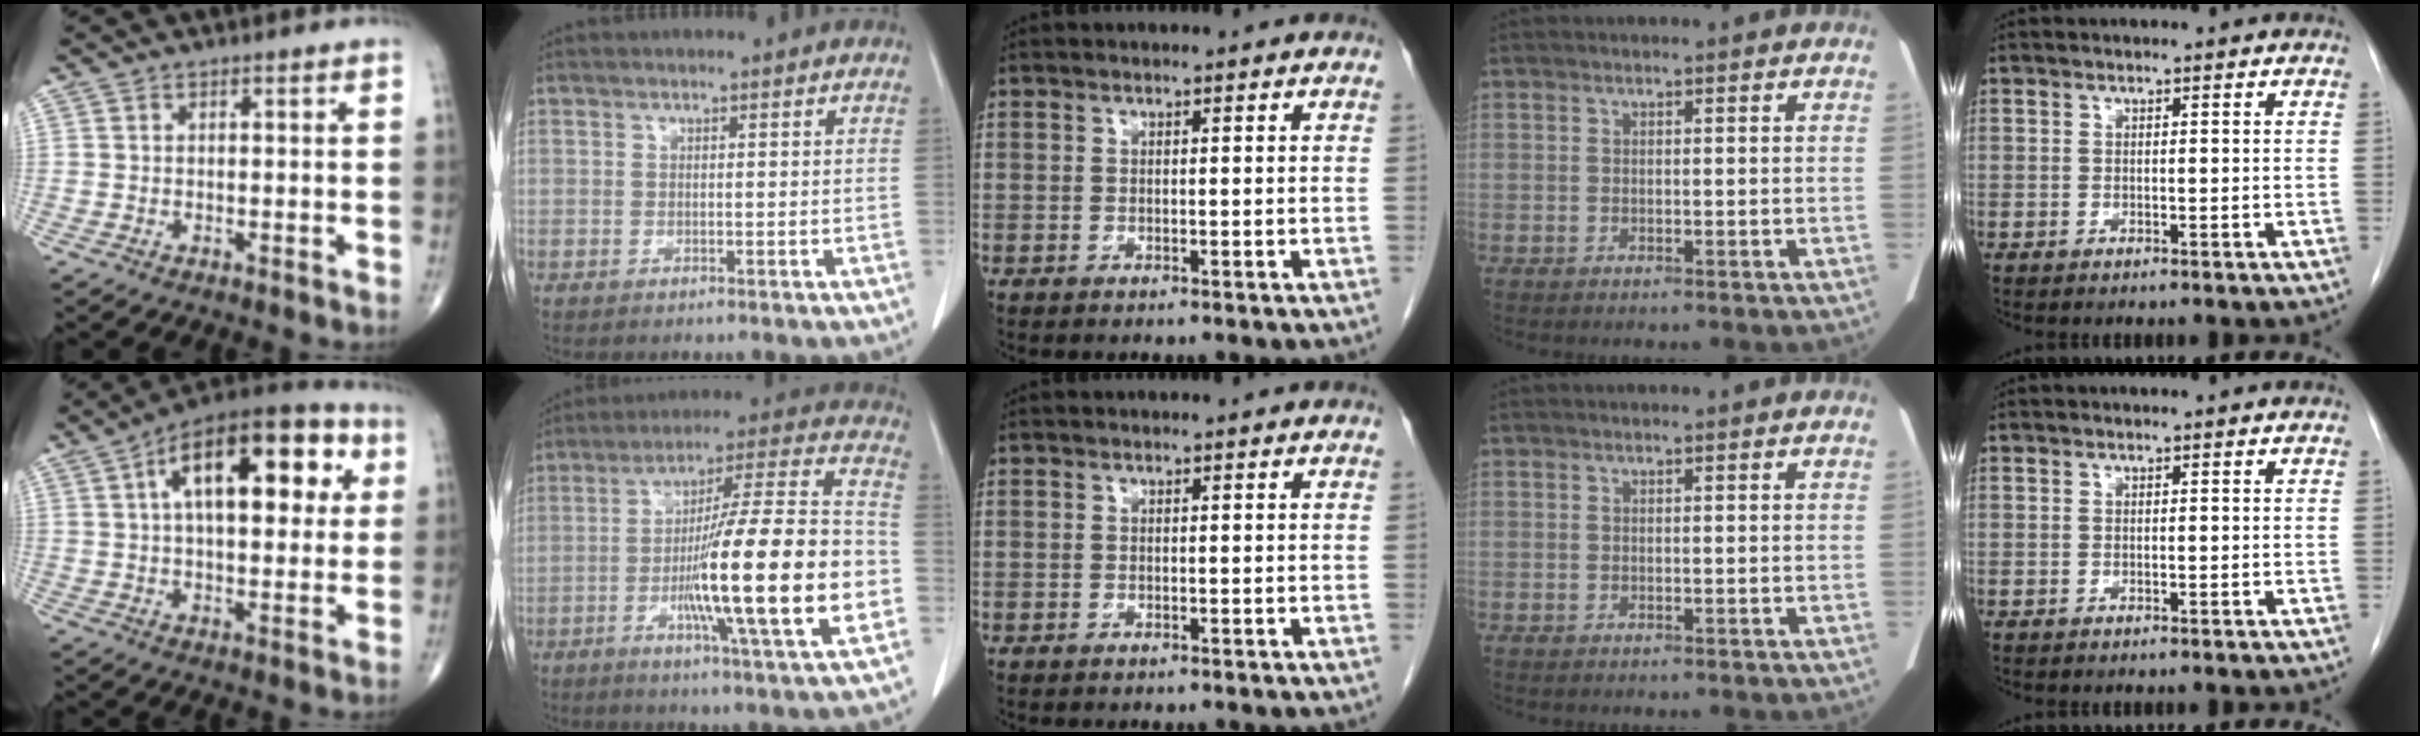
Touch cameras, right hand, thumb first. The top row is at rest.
{"thumb": {"total": 22.3, "force": [6.5, 10.5, 18.5], "torque": [-0.255, 0.020, 0.091]}, "index": {"total": 23.5, "force": [-5.3, 0.7, 22.9], "torque": [-0.344, -0.005, -0.090]}}